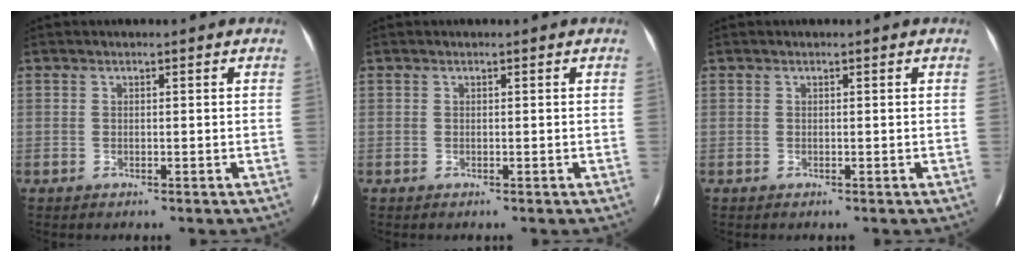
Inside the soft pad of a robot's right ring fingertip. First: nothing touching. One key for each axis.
{"total": 0.0}
{"total": 0.0}